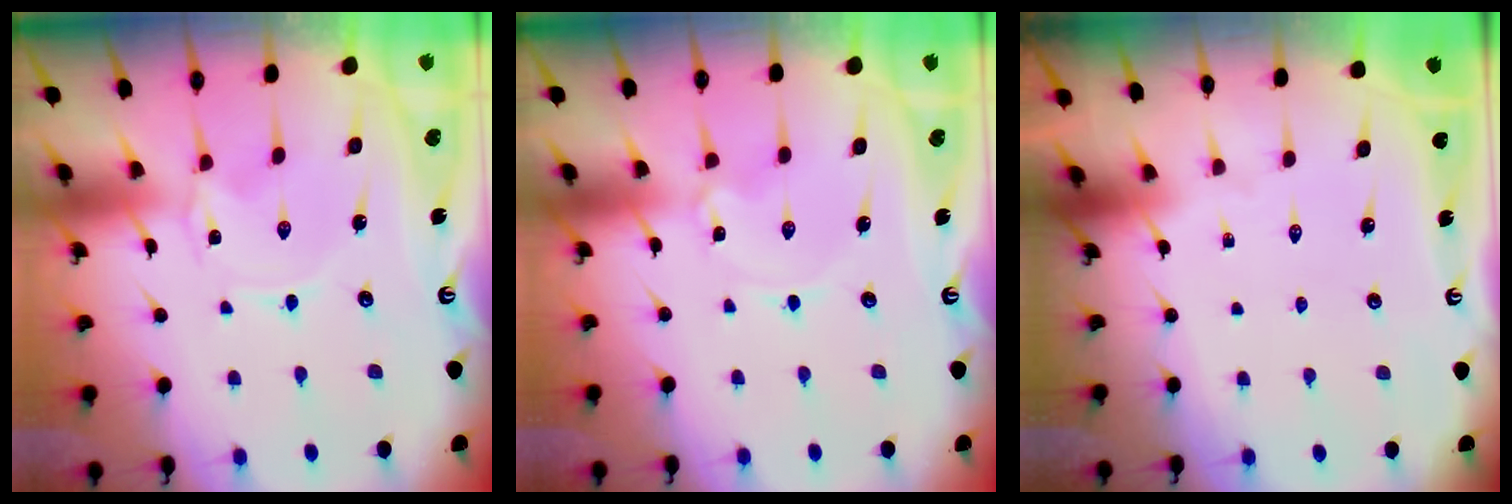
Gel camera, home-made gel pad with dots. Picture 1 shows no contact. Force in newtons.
{"total": 1.2, "press": 1.2, "slide": 0.1}
{"total": 0.0}